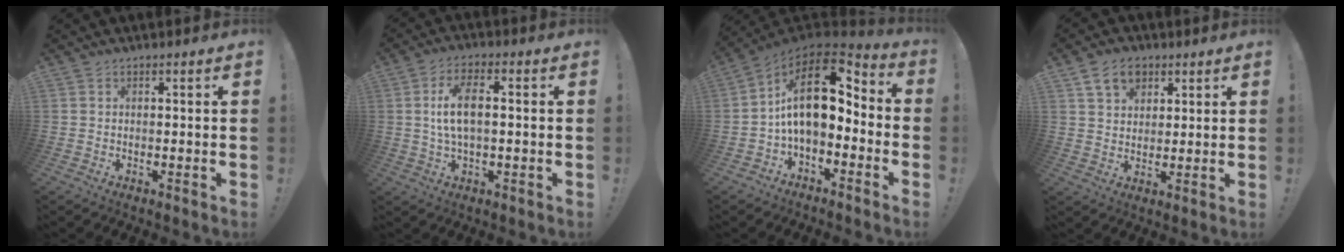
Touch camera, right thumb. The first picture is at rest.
{"total": 8.4, "force": [0.6, 3.8, 7.5], "torque": [-0.134, 0.003, 0.009]}
{"total": 17.5, "force": [3.2, 9.1, 14.6], "torque": [-0.250, -0.008, 0.058]}
{"total": 8.7, "force": [5.0, 6.1, 3.5], "torque": [-0.051, -0.014, 0.096]}